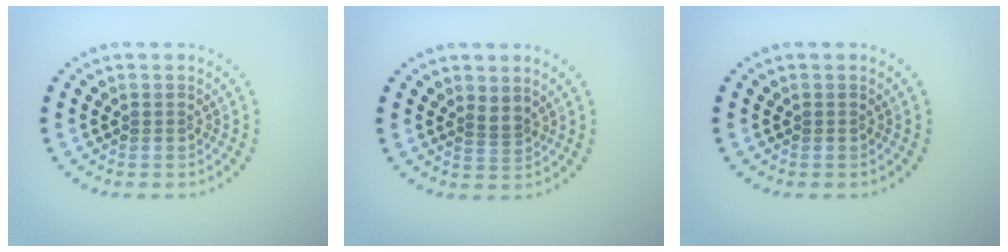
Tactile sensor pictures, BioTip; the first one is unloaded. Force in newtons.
{"total": 1.1, "press": 0.7, "slide": 0.9}
{"total": 0.0}